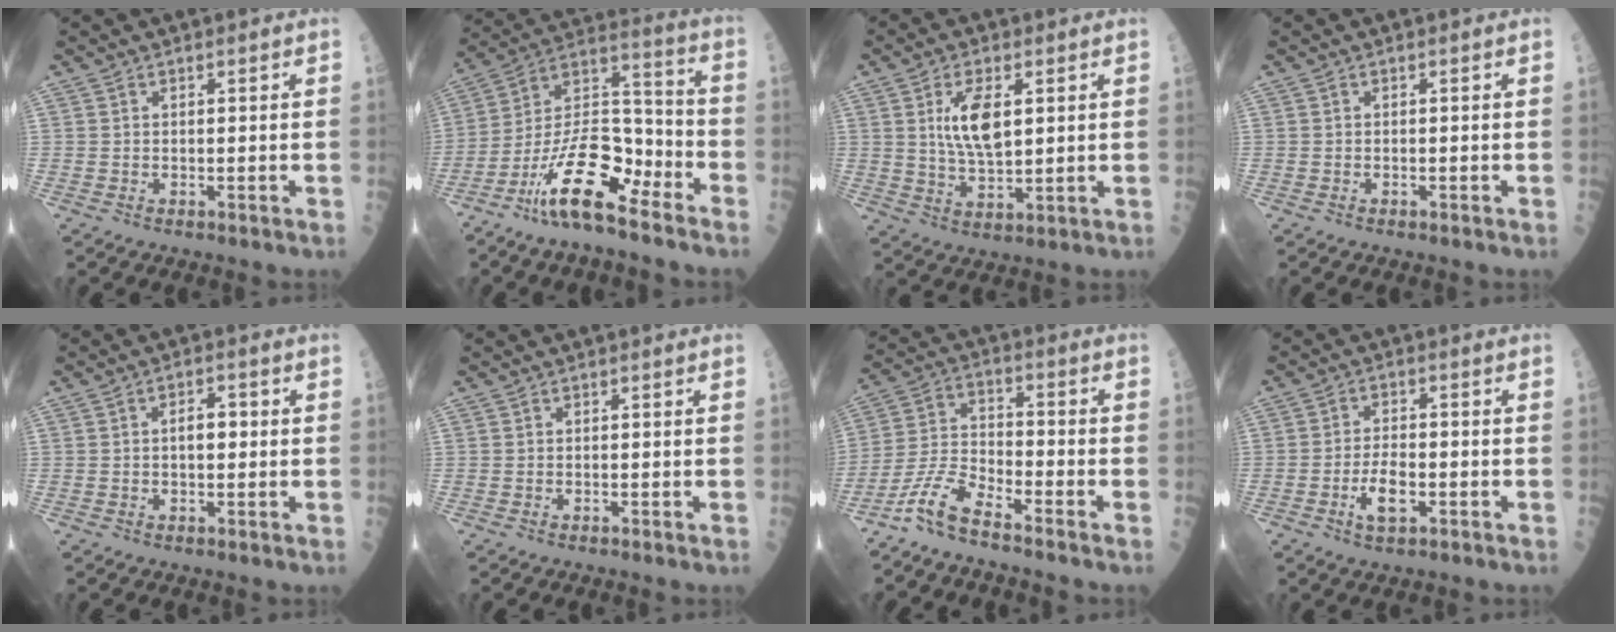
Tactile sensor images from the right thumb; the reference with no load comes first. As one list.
[{"total": 16.6, "force": [-10.5, 5.3, 11.7], "torque": [-0.205, 0.082, -0.193]}, {"total": 8.8, "force": [2.3, 3.9, 7.6], "torque": [-0.130, -0.015, 0.045]}, {"total": 0.0}, {"total": 3.5, "force": [0.1, 1.9, 2.9], "torque": [-0.035, 0.010, -0.001]}, {"total": 0.0}, {"total": 8.6, "force": [-6.6, 1.3, 5.3], "torque": [-0.130, 0.041, -0.141]}, {"total": 5.5, "force": [-2.0, 2.3, 4.6], "torque": [-0.082, 0.010, -0.033]}]